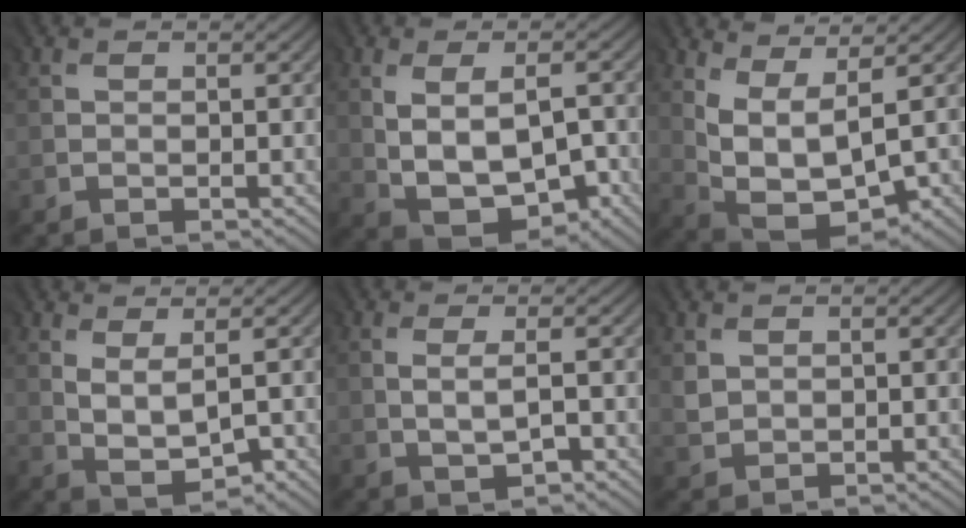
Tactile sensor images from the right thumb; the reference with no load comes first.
{"total": 8.0, "force": [-0.9, 4.8, 6.4], "torque": [-0.127, -0.013, -0.006]}
{"total": 8.1, "force": [2.1, 4.1, 6.7], "torque": [-0.155, -0.011, 0.051]}
{"total": 3.1, "force": [1.0, 1.3, 2.6], "torque": [-0.061, -0.007, 0.025]}
{"total": 1.9, "force": [-0.2, 0.4, 1.8], "torque": [-0.040, -0.002, 0.000]}
{"total": 1.8, "force": [1.1, 1.3, 0.5], "torque": [-0.017, -0.001, 0.023]}